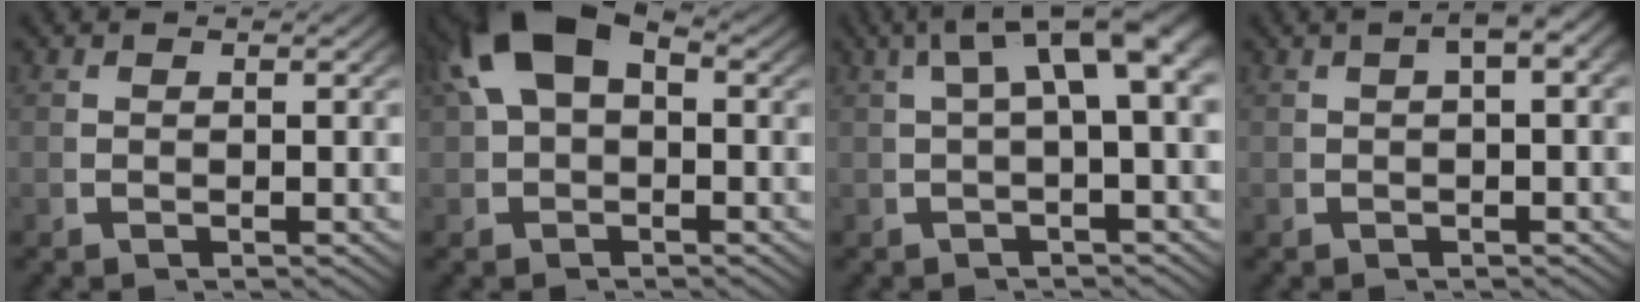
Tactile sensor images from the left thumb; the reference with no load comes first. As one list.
[{"total": 6.1, "force": [1.3, 3.9, 4.5], "torque": [-0.107, -0.003, 0.027]}, {"total": 7.0, "force": [2.5, 2.7, 6.0], "torque": [-0.083, 0.027, 0.028]}, {"total": 2.8, "force": [0.8, 0.9, 2.6], "torque": [-0.035, 0.017, 0.007]}]